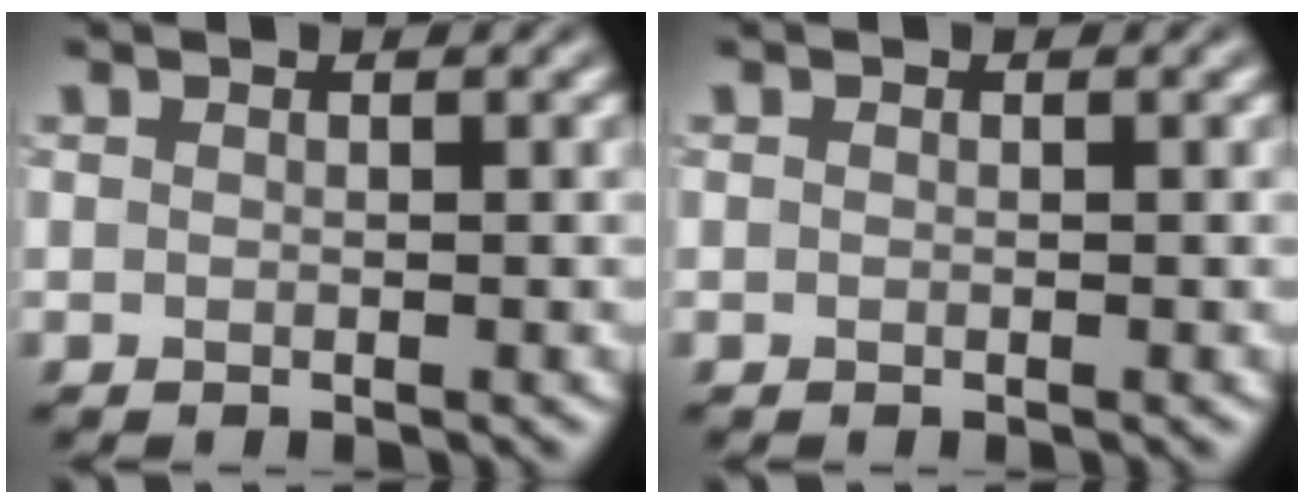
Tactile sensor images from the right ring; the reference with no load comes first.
{"total": 0.0}